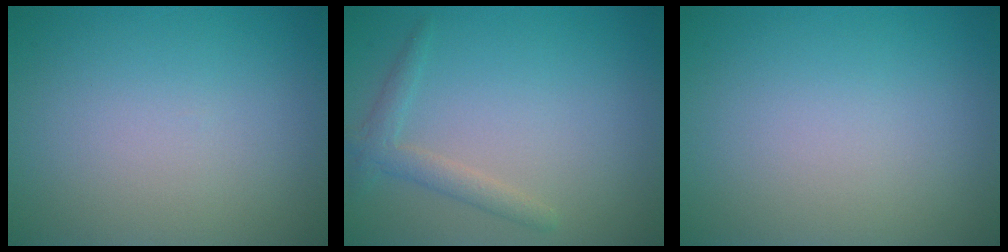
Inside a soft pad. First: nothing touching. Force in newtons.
{"total": 1.9, "press": 1.9, "slide": 0.1}
{"total": 0.0}